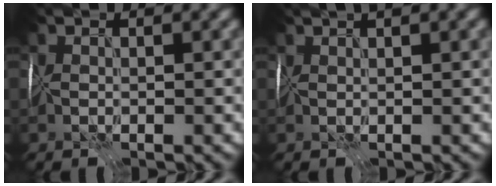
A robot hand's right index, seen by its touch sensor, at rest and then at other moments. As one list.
[{"total": 3.2, "force": [2.0, 0.8, 2.3], "torque": [-0.020, 0.013, 0.018]}]